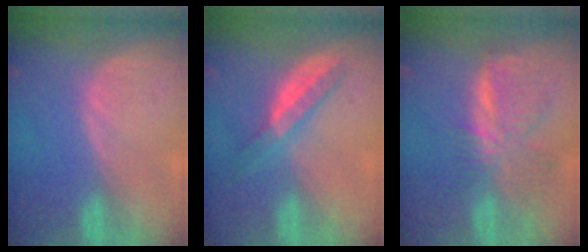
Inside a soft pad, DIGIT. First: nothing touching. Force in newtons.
{"total": 5.7, "press": 5.0, "slide": 2.7}
{"total": 8.5, "press": 7.4, "slide": 4.2}